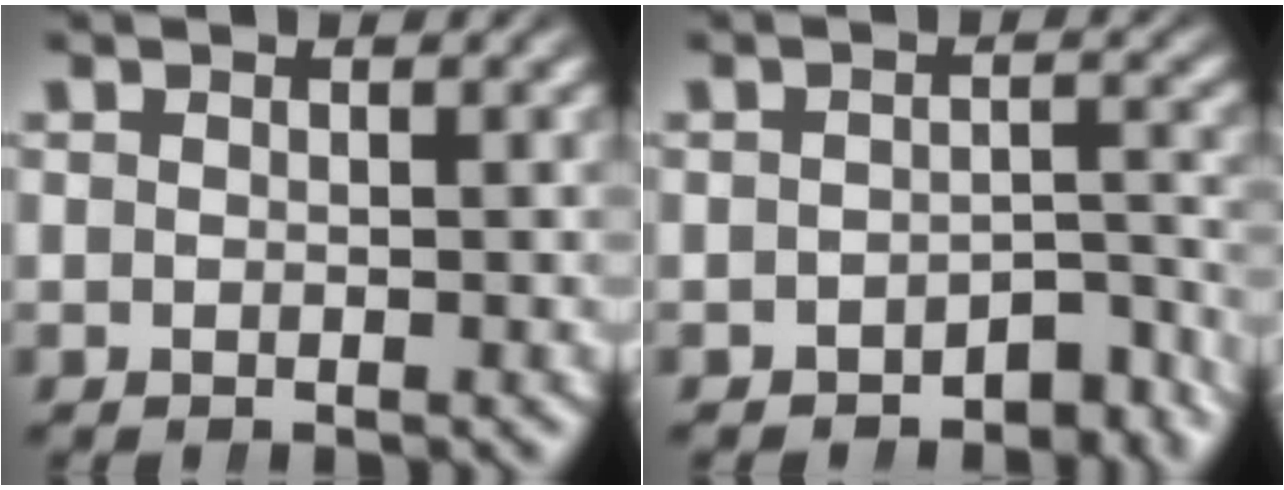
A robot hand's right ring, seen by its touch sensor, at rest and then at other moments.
{"total": 4.0, "force": [-3.8, 1.2, 0.8], "torque": [0.012, -0.006, -0.055]}